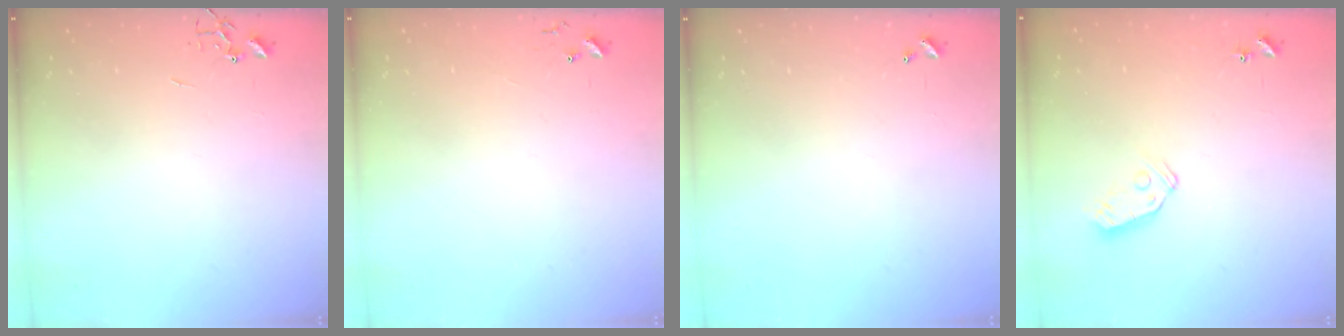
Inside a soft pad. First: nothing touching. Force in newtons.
{"total": 4.7, "press": 4.7, "slide": 0.4}
{"total": 0.0}
{"total": 6.5, "press": 6.5, "slide": 0.4}